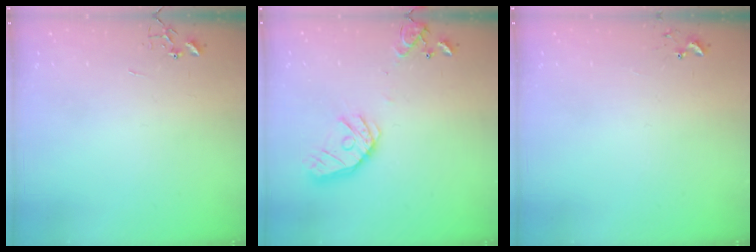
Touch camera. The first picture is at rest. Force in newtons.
{"total": 15.8, "press": 15.5, "slide": 2.5}
{"total": 5.5, "press": 5.4, "slide": 0.4}